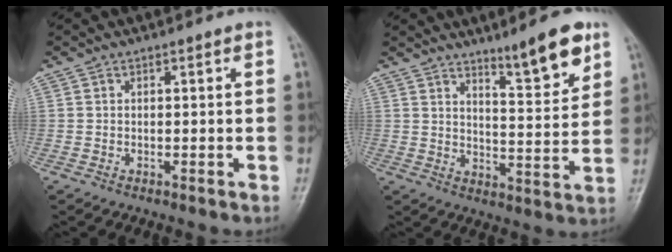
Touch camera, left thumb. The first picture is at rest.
{"total": 9.8, "force": [6.7, 1.8, 6.9], "torque": [-0.089, -0.054, 0.107]}